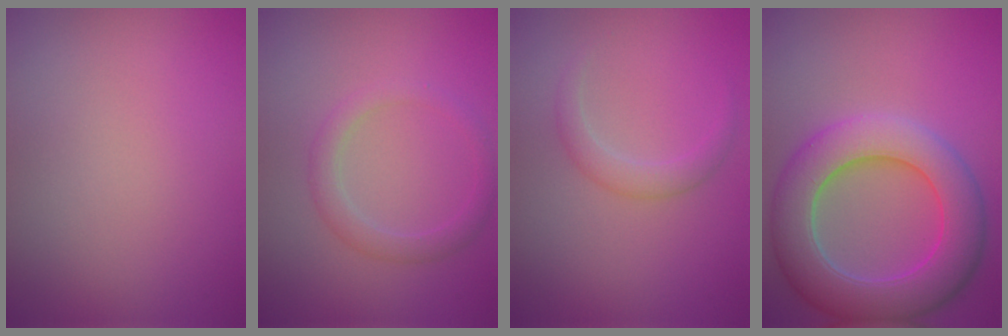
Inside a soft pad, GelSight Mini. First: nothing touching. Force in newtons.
{"total": 2.2, "press": 2.2, "slide": 0.2}
{"total": 1.7, "press": 1.7, "slide": 0.0}
{"total": 8.9, "press": 8.8, "slide": 0.7}